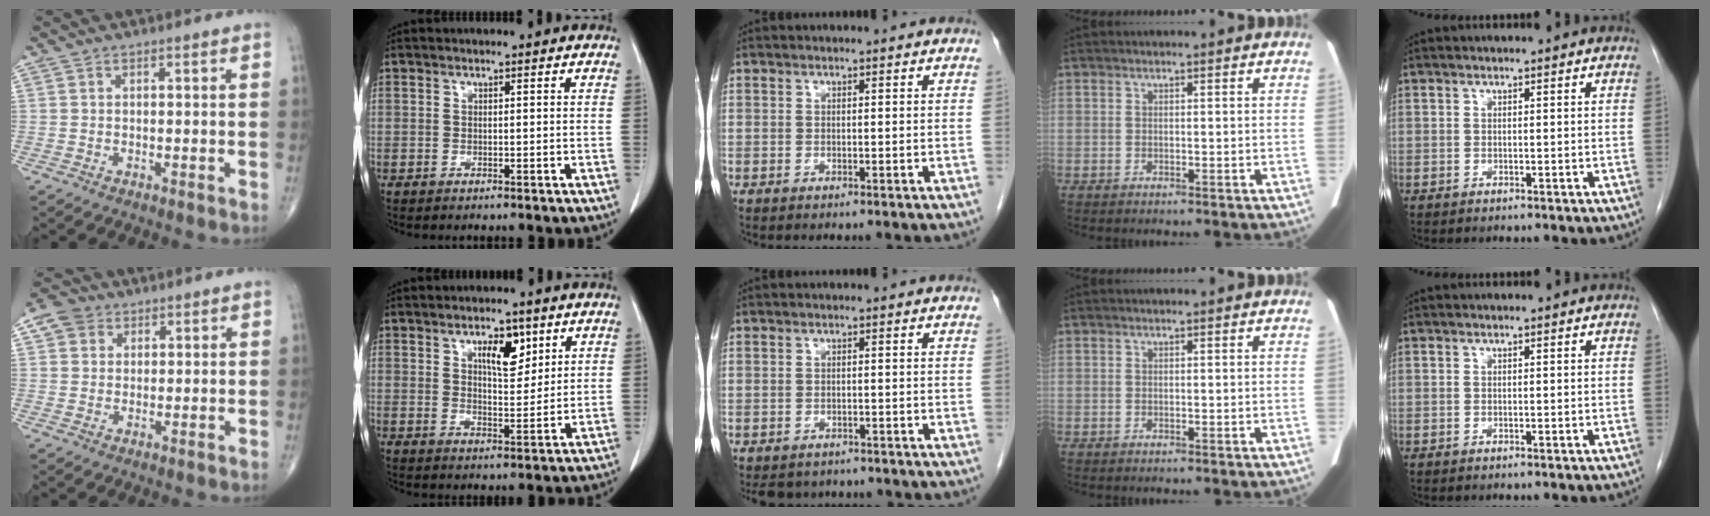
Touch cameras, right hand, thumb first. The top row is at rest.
{"thumb": {"total": 5.0, "force": [2.1, 4.2, 1.7], "torque": [-0.018, 0.003, 0.037]}, "index": {"total": 6.0, "force": [3.1, 2.4, 4.6], "torque": [-0.074, 0.000, 0.052]}, "middle": {"total": 6.2, "force": [-5.2, 3.2, 1.2], "torque": [-0.011, -0.001, -0.064]}}